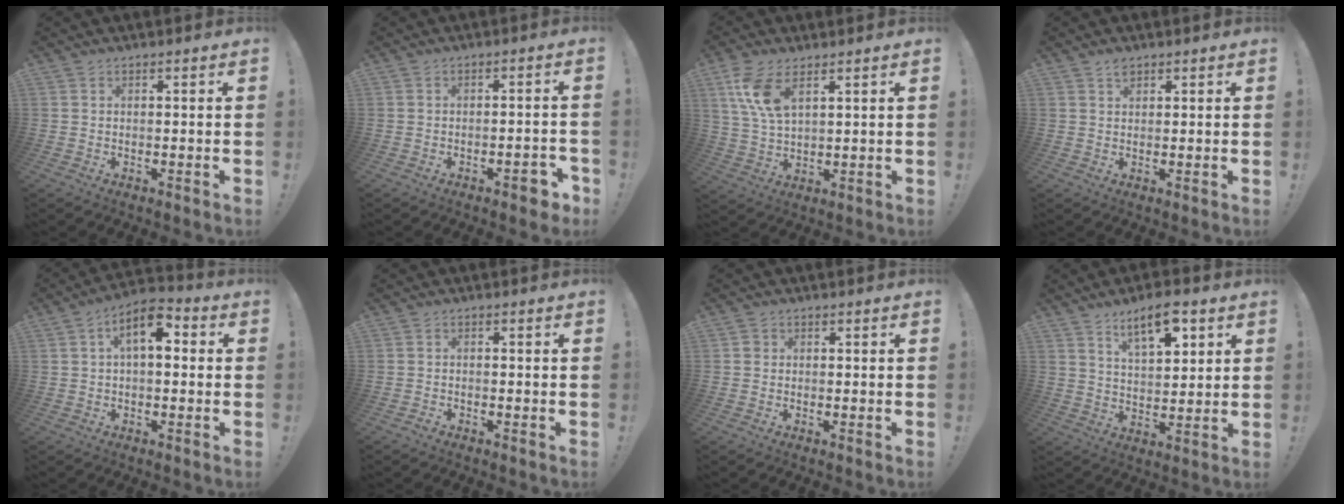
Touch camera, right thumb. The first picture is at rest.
{"total": 5.2, "force": [-3.2, 1.4, 3.9], "torque": [-0.053, 0.015, -0.049]}
{"total": 9.8, "force": [5.2, 4.5, 6.9], "torque": [-0.154, -0.011, 0.099]}
{"total": 1.9, "force": [1.4, 1.0, 0.8], "torque": [-0.002, -0.009, 0.023]}
{"total": 8.8, "force": [2.4, 4.3, 7.2], "torque": [-0.107, -0.008, 0.041]}
{"total": 1.2, "force": [-1.1, 0.2, 0.4], "torque": [-0.013, 0.004, -0.018]}
{"total": 1.2, "force": [0.4, 1.2, 0.2], "torque": [-0.004, 0.003, 0.007]}
{"total": 10.2, "force": [6.1, 4.0, 7.1], "torque": [-0.103, -0.027, 0.104]}